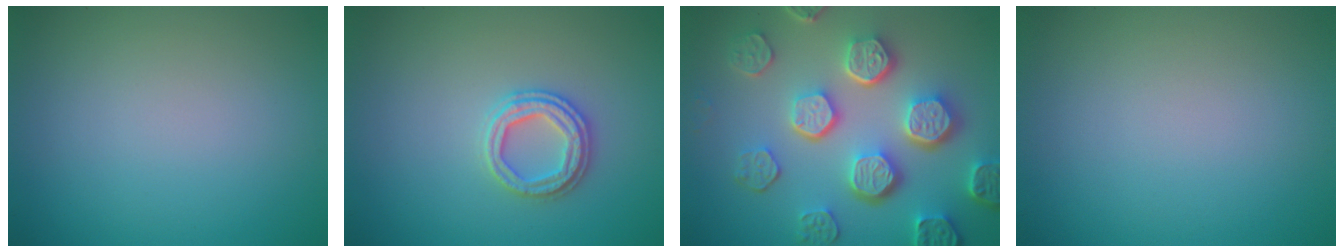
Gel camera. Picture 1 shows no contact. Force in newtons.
{"total": 2.6, "press": 2.5, "slide": 0.3}
{"total": 7.9, "press": 6.0, "slide": 5.0}
{"total": 0.0}